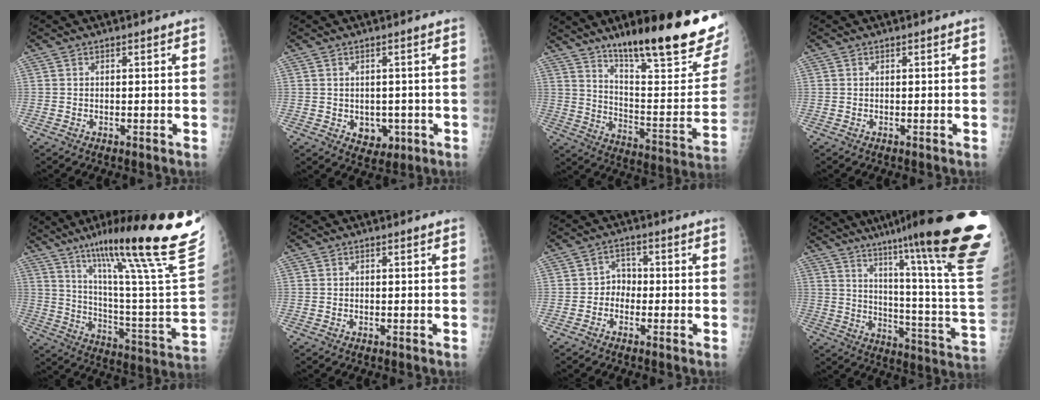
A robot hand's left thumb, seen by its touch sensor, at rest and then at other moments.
{"total": 4.4, "force": [-0.8, 3.5, 2.6], "torque": [-0.014, -0.002, 0.002]}
{"total": 28.0, "force": [18.9, 5.2, 19.9], "torque": [-0.264, -0.090, 0.286]}
{"total": 0.0}
{"total": 29.8, "force": [21.1, 1.0, 21.1], "torque": [-0.307, -0.116, 0.322]}
{"total": 0.0}
{"total": 3.0, "force": [-1.2, 2.5, 1.2], "torque": [0.004, 0.013, -0.028]}
{"total": 31.0, "force": [20.7, 2.0, 23.0], "torque": [-0.262, -0.100, 0.288]}